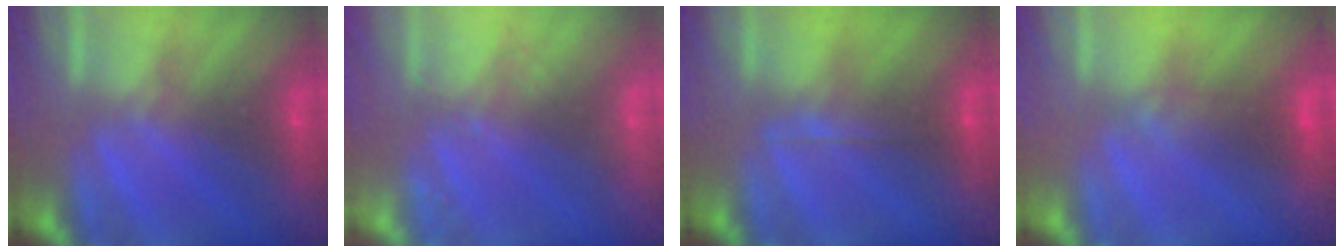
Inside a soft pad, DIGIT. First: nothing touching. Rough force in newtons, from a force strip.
{"total": 2.4}
{"total": 1.7}
{"total": 2.0}